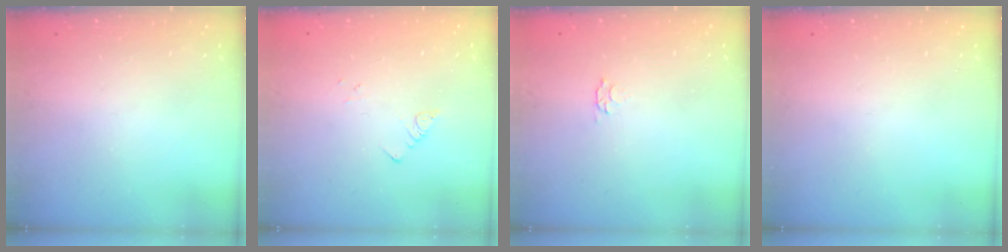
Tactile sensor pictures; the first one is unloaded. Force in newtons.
{"total": 1.9, "press": 1.9, "slide": 0.2}
{"total": 2.8, "press": 2.7, "slide": 0.5}
{"total": 0.0}